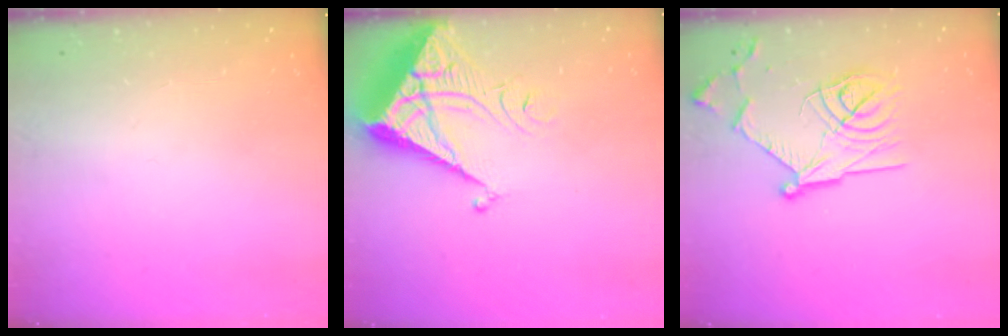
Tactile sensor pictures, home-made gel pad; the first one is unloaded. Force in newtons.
{"total": 7.4, "press": 7.3, "slide": 0.8}
{"total": 18.1, "press": 18.1, "slide": 1.0}